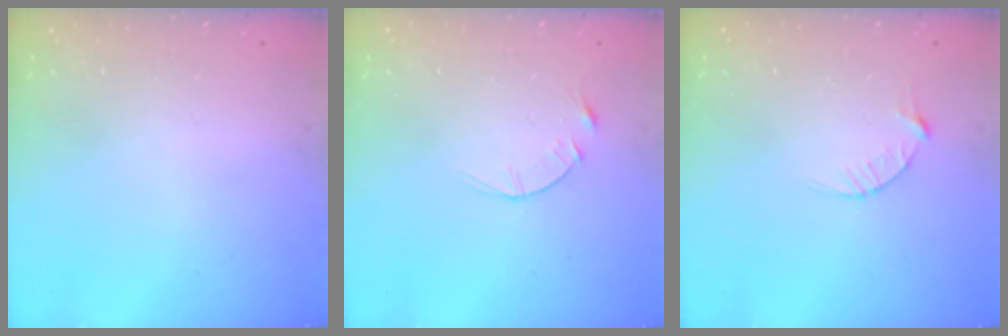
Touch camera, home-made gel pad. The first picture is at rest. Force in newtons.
{"total": 3.1, "press": 3.1, "slide": 0.5}
{"total": 2.9, "press": 2.9, "slide": 0.4}